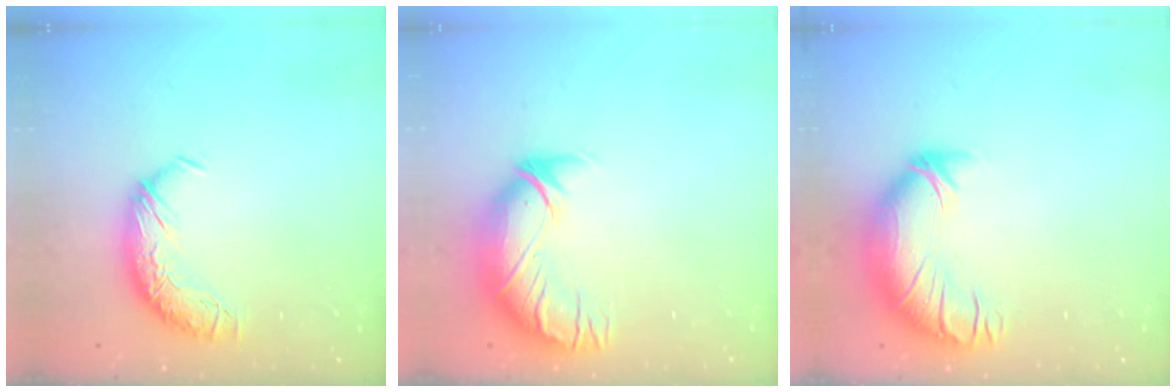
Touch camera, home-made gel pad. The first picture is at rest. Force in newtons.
{"total": 3.0, "press": 0.2, "slide": 2.9}
{"total": 3.5, "press": 0.9, "slide": 3.4}